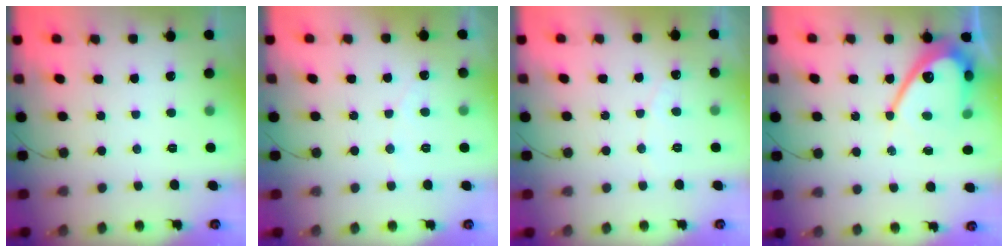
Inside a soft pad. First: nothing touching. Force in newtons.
{"total": 2.5, "press": 2.5, "slide": 0.1}
{"total": 2.5, "press": 2.5, "slide": 0.1}
{"total": 12.9, "press": 12.9, "slide": 1.0}